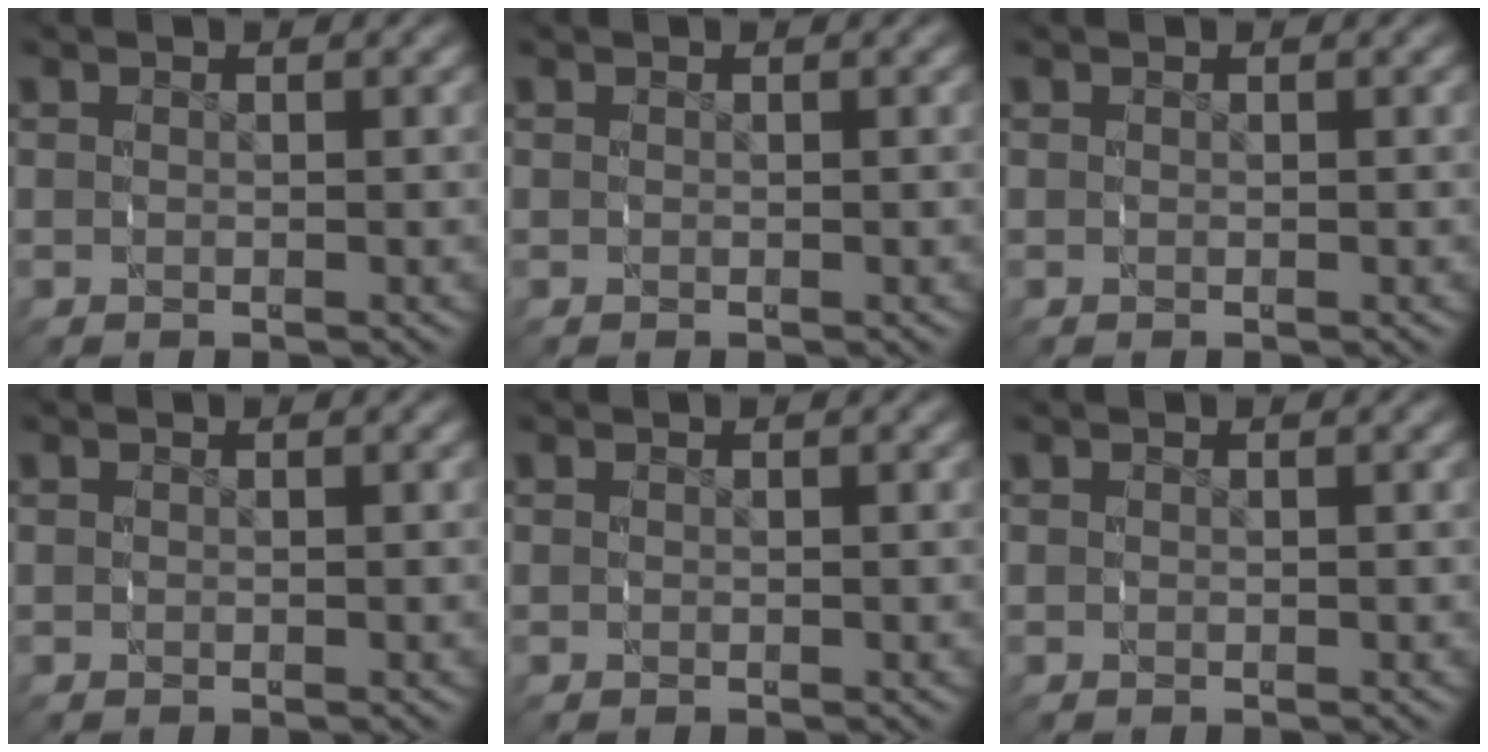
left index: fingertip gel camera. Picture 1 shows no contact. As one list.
[{"total": 0.0}, {"total": 0.0}, {"total": 0.0}, {"total": 0.0}, {"total": 0.0}]